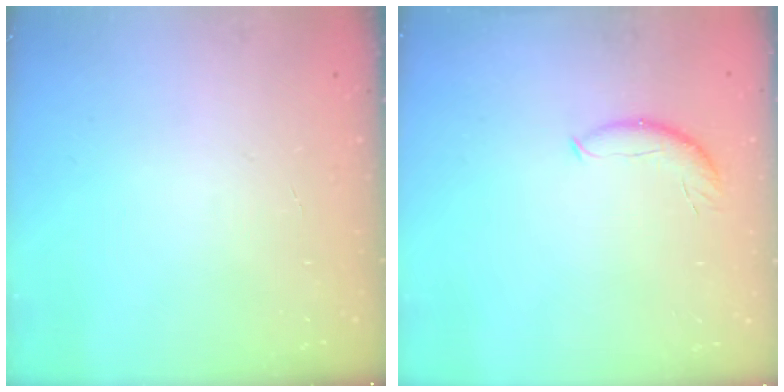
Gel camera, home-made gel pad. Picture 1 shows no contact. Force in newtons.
{"total": 6.8, "press": 6.8, "slide": 0.5}